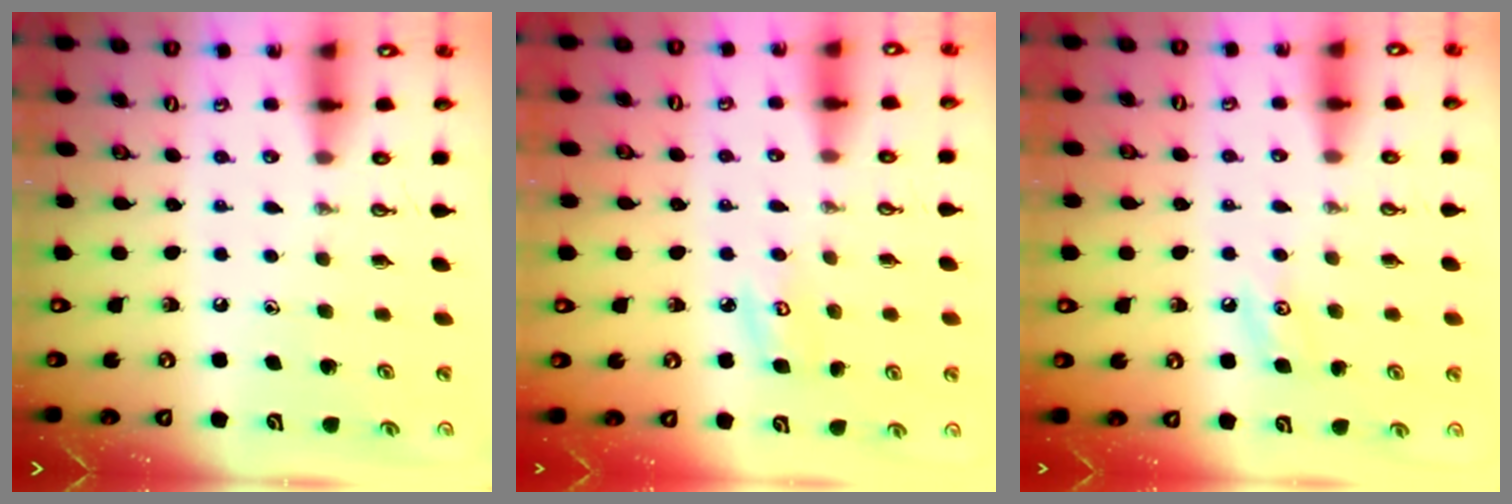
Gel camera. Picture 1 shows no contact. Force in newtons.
{"total": 5.5, "press": 5.5, "slide": 0.5}
{"total": 5.3, "press": 5.2, "slide": 0.8}